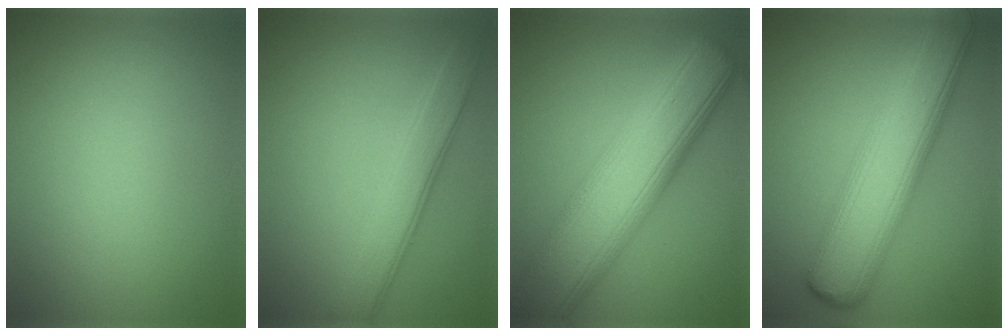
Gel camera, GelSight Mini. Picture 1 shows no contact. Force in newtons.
{"total": 4.3, "press": 4.3, "slide": 0.1}
{"total": 12.3, "press": 12.3, "slide": 0.3}
{"total": 9.6, "press": 9.6, "slide": 0.3}